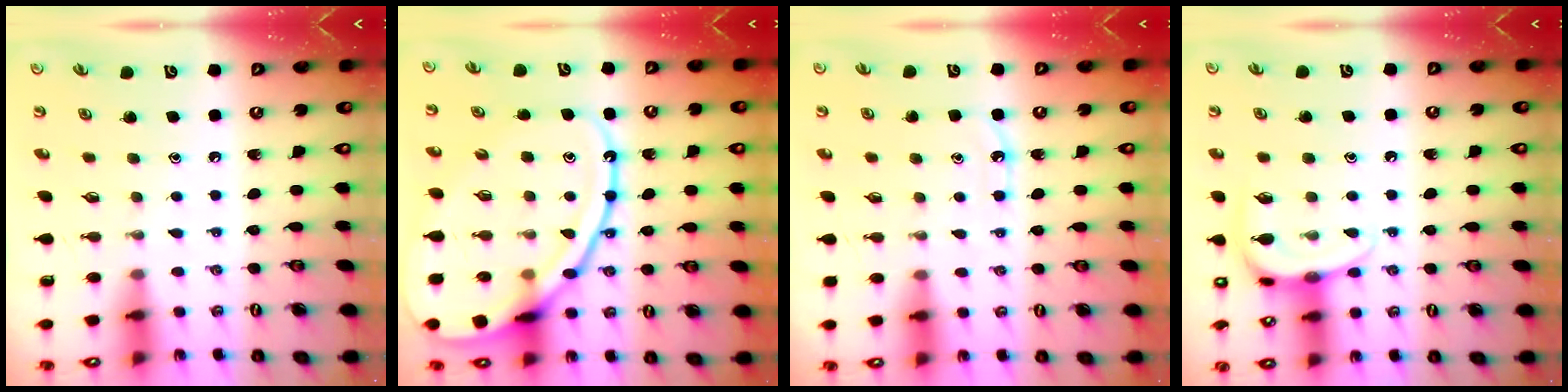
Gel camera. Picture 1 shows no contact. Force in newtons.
{"total": 19.5, "press": 19.4, "slide": 1.2}
{"total": 6.1, "press": 6.1, "slide": 0.8}
{"total": 9.7, "press": 9.7, "slide": 0.9}